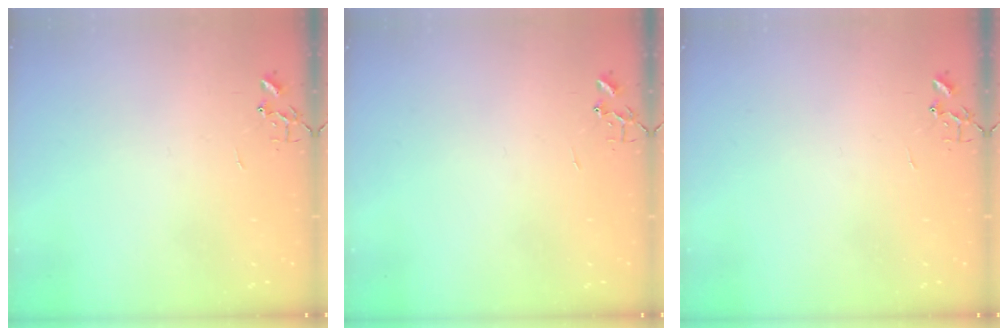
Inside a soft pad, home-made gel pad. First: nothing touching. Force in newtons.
{"total": 0.0}
{"total": 0.0}